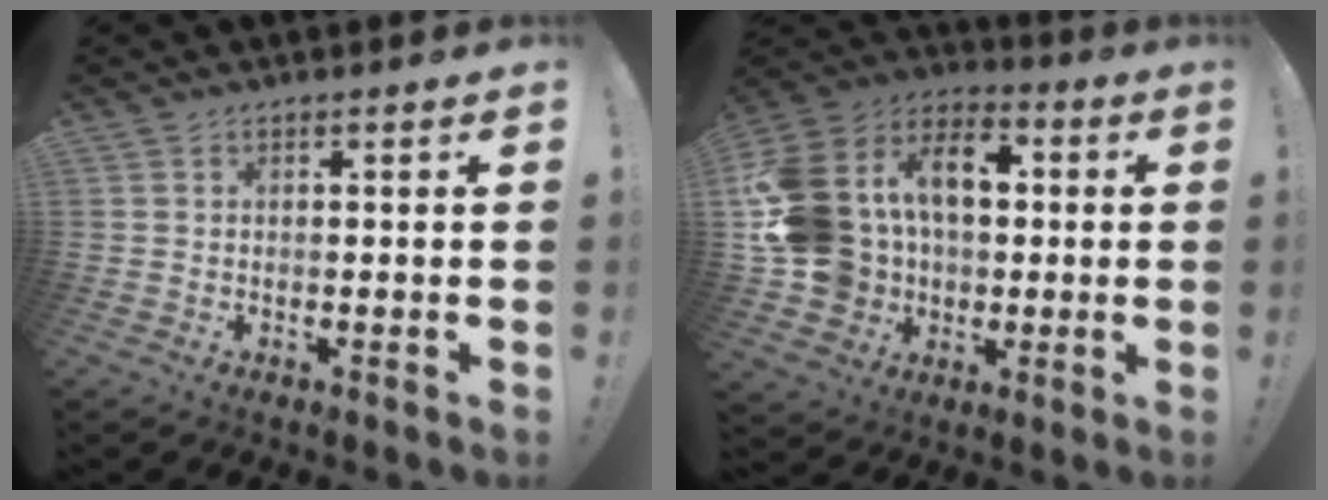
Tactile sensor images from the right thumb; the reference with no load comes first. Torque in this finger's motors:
{"motor_torque": [2.32, 2.69, 2.02, -0.04, 0.50]}